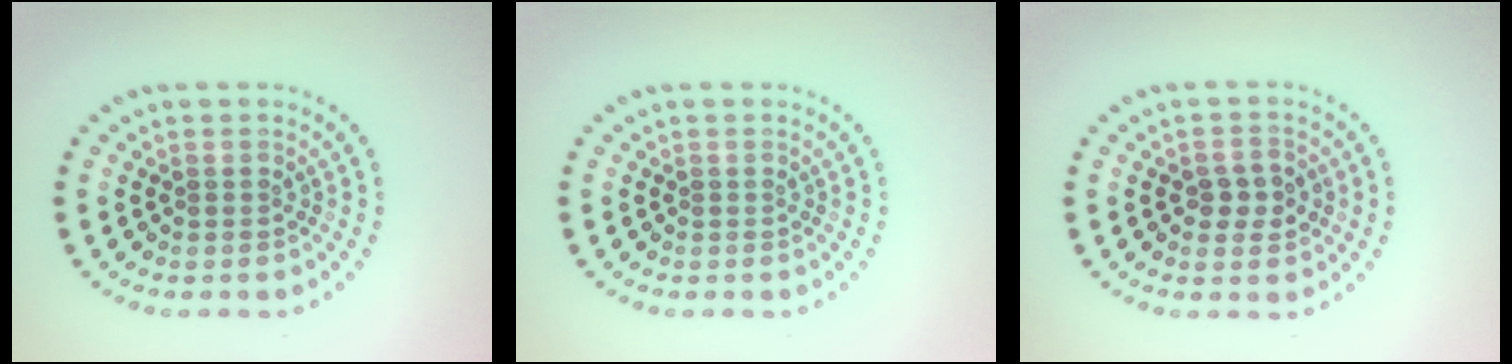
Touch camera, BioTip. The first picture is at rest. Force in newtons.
{"total": 0.0}
{"total": 2.4, "press": 2.3, "slide": 0.4}